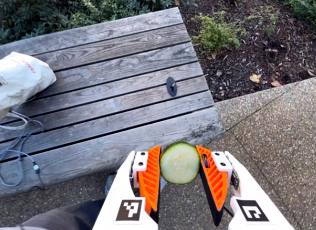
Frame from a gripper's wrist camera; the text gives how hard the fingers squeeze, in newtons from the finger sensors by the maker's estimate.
{"total": 14.1, "left": 14.5, "right": 13.6}